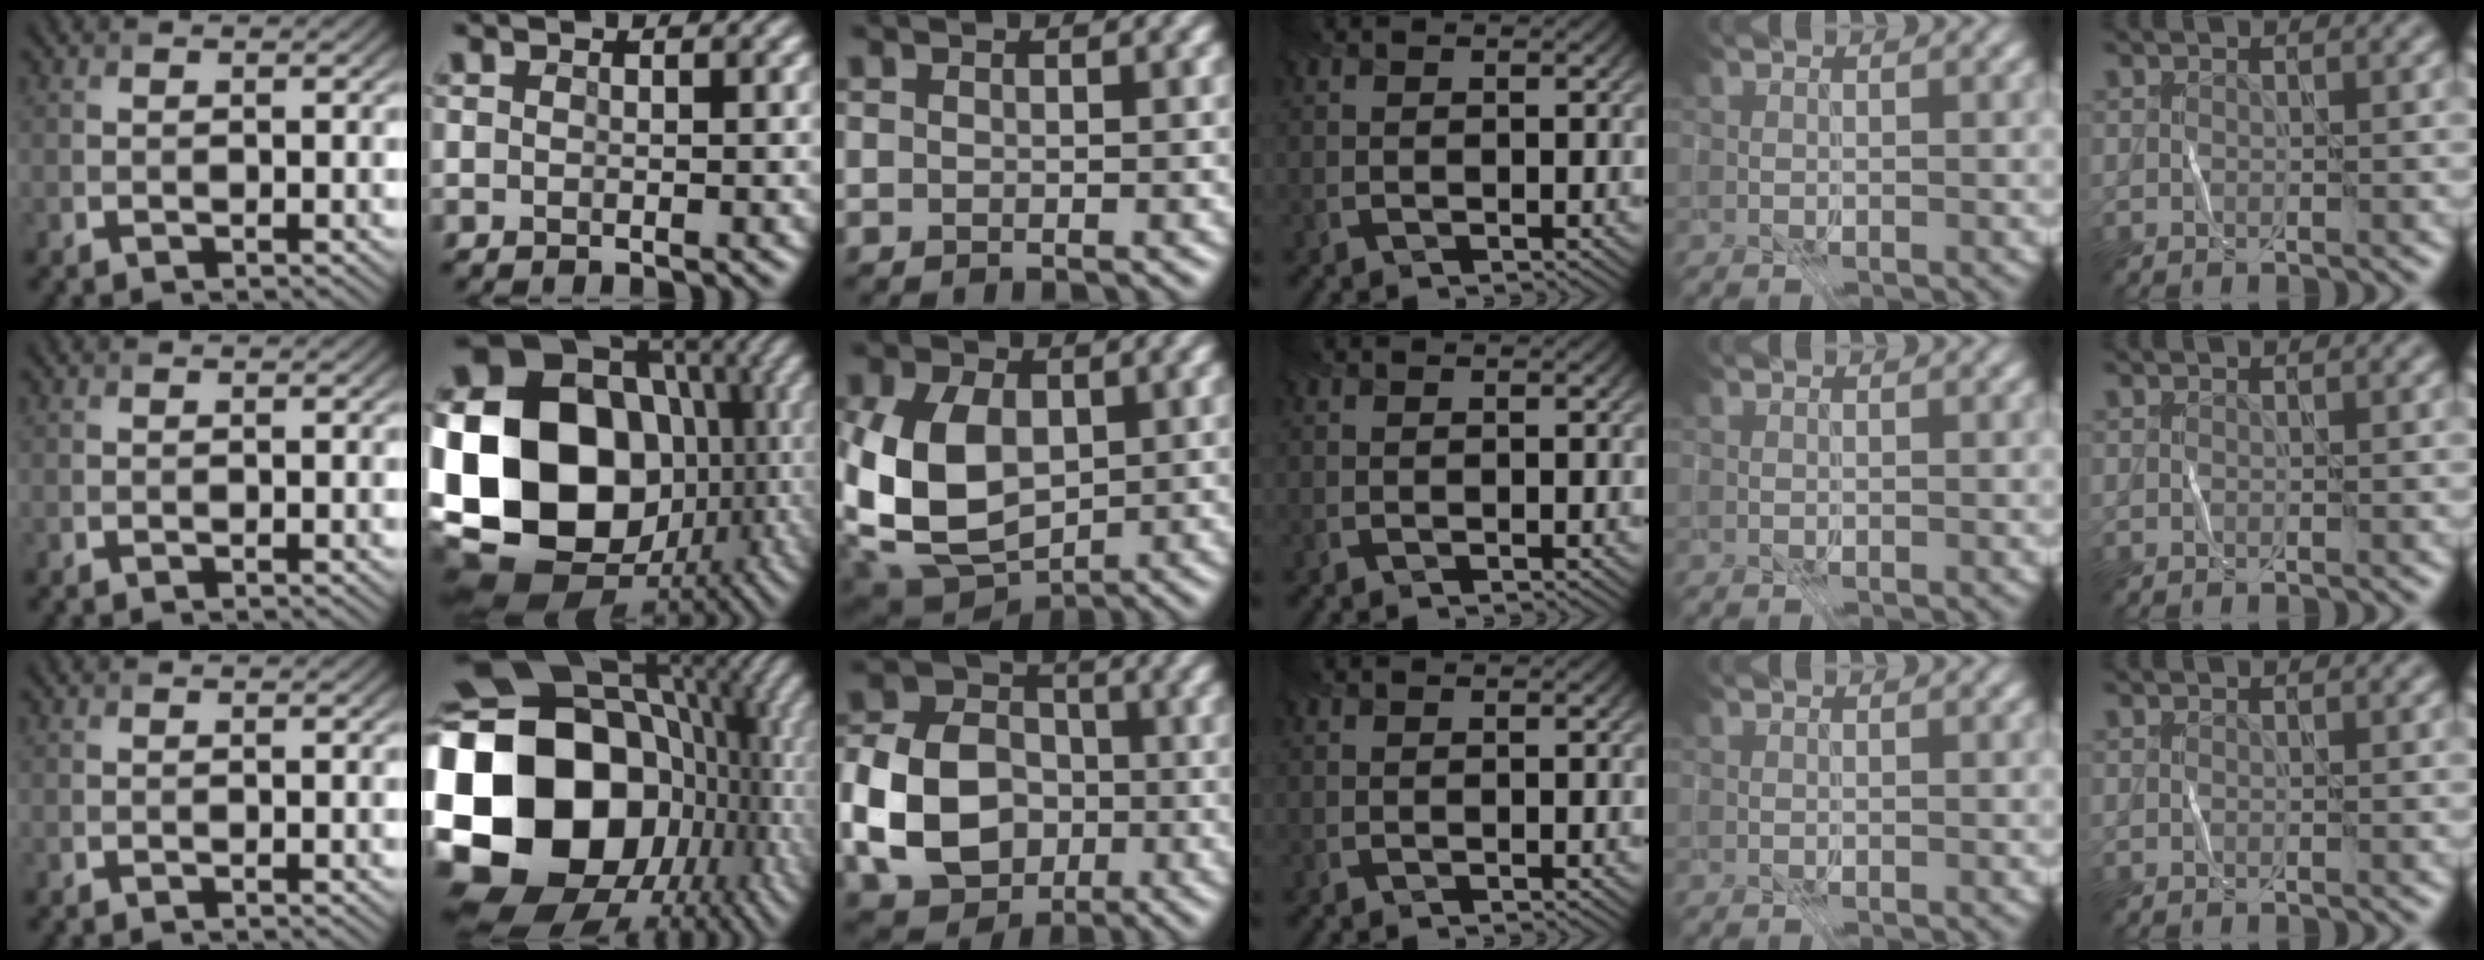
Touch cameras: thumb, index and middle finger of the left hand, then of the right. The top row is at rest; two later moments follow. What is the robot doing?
{"motion": "fold", "object": "file"}